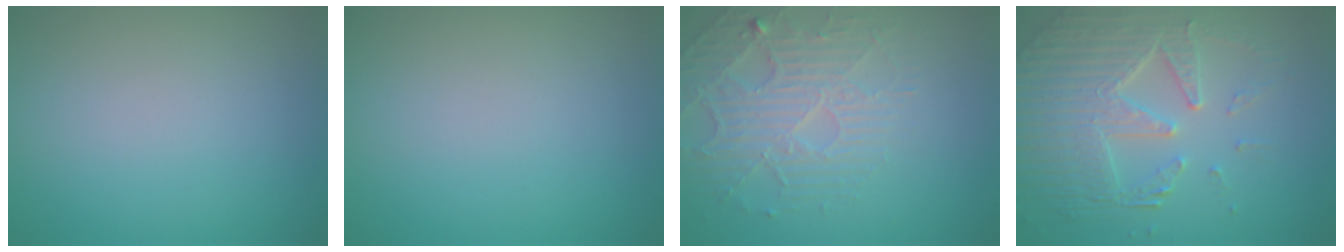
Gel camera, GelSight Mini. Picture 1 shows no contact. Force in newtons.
{"total": 0.0}
{"total": 4.7, "press": 3.5, "slide": 3.1}
{"total": 6.7, "press": 5.1, "slide": 4.3}